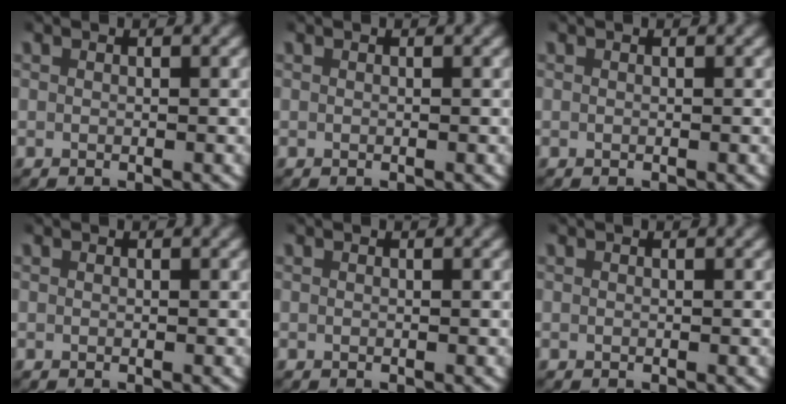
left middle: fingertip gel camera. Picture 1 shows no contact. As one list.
[{"total": 0.0}, {"total": 0.0}, {"total": 0.0}, {"total": 0.0}, {"total": 0.0}]